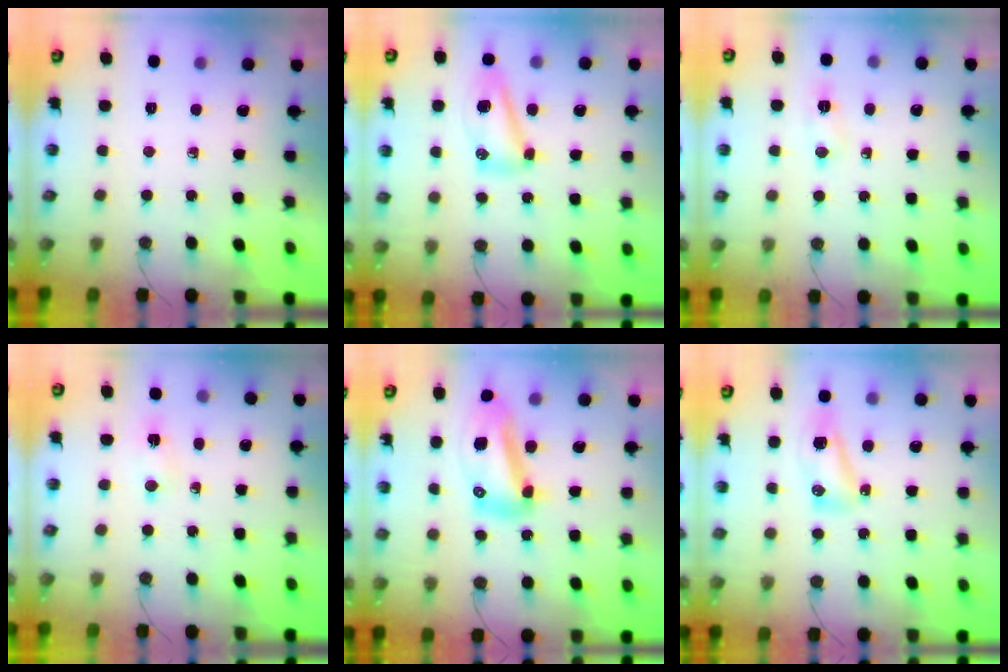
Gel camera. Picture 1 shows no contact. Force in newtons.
{"total": 13.3, "press": 11.6, "slide": 6.6}
{"total": 5.9, "press": 5.8, "slide": 0.7}
{"total": 2.1, "press": 1.8, "slide": 1.0}
{"total": 12.2, "press": 12.1, "slide": 1.4}
{"total": 7.2, "press": 7.2, "slide": 0.9}